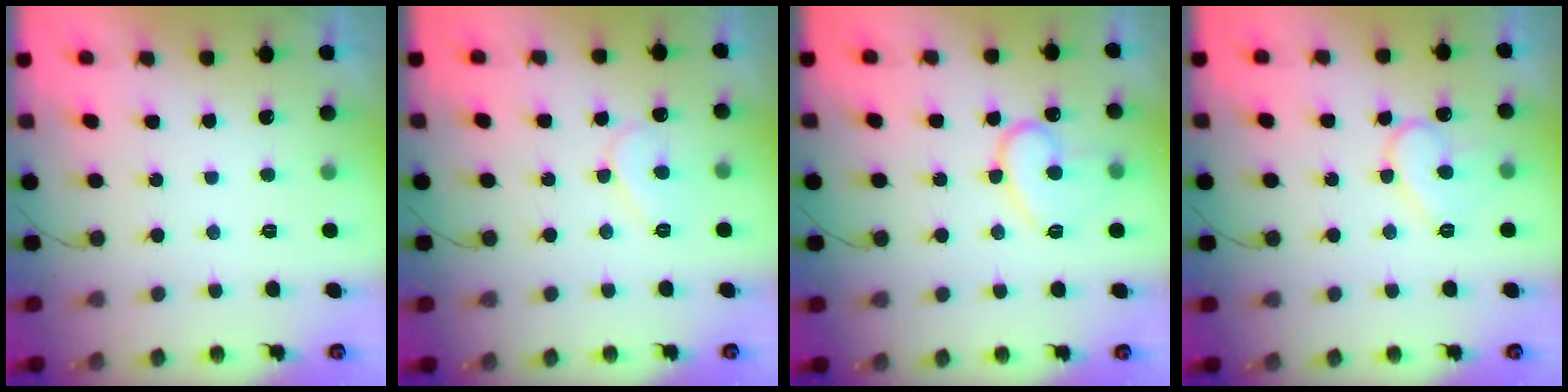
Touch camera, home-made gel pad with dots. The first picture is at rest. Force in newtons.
{"total": 7.5, "press": 7.4, "slide": 0.7}
{"total": 12.6, "press": 12.6, "slide": 0.9}
{"total": 10.4, "press": 10.4, "slide": 0.8}